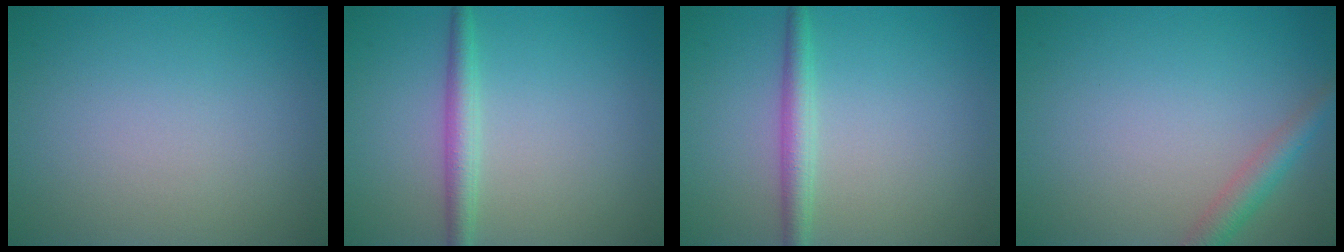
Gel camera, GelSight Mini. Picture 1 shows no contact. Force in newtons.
{"total": 2.3, "press": 2.3, "slide": 0.0}
{"total": 2.3, "press": 2.3, "slide": 0.0}
{"total": 2.3, "press": 2.3, "slide": 0.1}